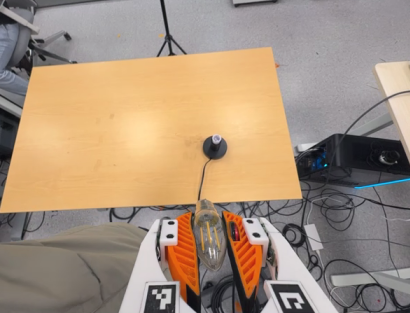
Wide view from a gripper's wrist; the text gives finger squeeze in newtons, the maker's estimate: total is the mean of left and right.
{"total": 19.0, "left": 20.8, "right": 17.2}